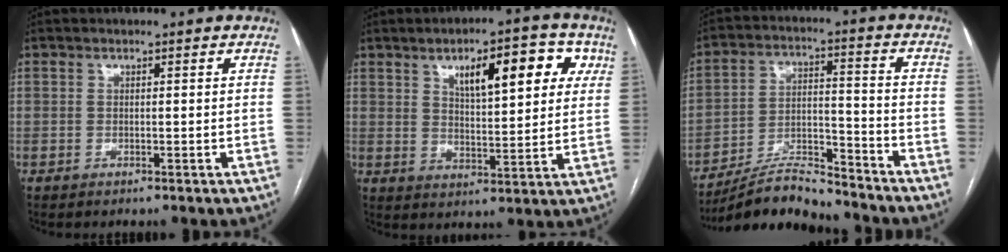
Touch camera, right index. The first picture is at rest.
{"total": 12.5, "force": [5.6, 4.4, 10.3], "torque": [-0.137, 0.020, 0.083]}
{"total": 11.4, "force": [-10.7, 1.3, 3.6], "torque": [-0.055, 0.010, -0.191]}